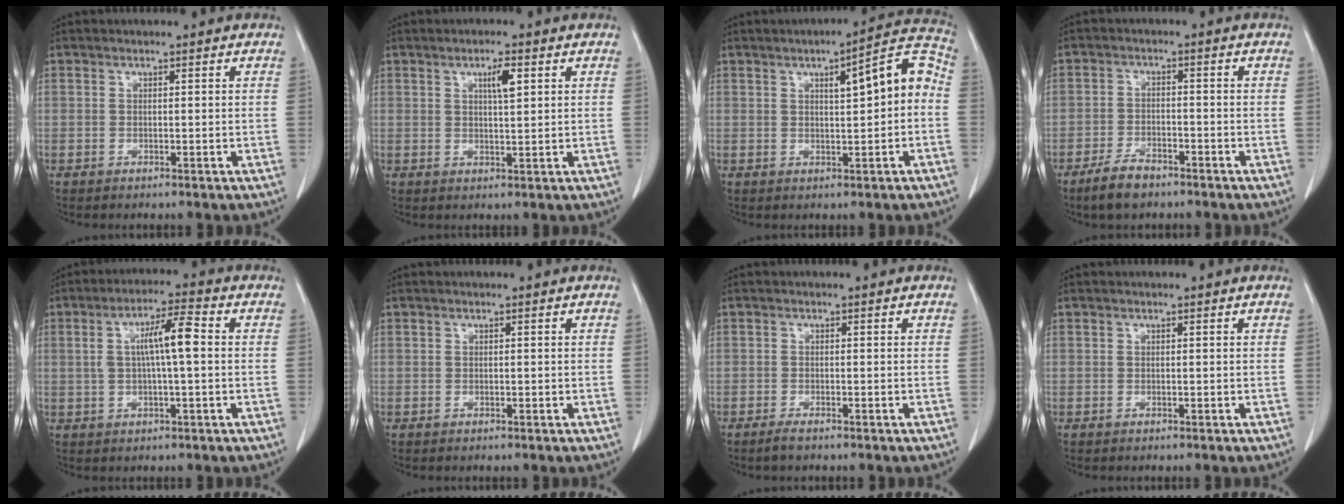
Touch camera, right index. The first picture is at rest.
{"total": 3.4, "force": [1.4, 0.5, 3.0], "torque": [-0.051, 0.000, 0.022]}
{"total": 8.6, "force": [0.7, 1.7, 8.4], "torque": [-0.108, 0.031, 0.006]}
{"total": 4.9, "force": [-3.8, 1.8, 2.5], "torque": [-0.055, -0.002, -0.065]}
{"total": 7.3, "force": [0.8, 0.9, 7.2], "torque": [-0.131, 0.018, 0.013]}
{"total": 0.0}
{"total": 1.5, "force": [-1.2, 0.2, 0.9], "torque": [-0.023, -0.004, -0.022]}
{"total": 0.0}